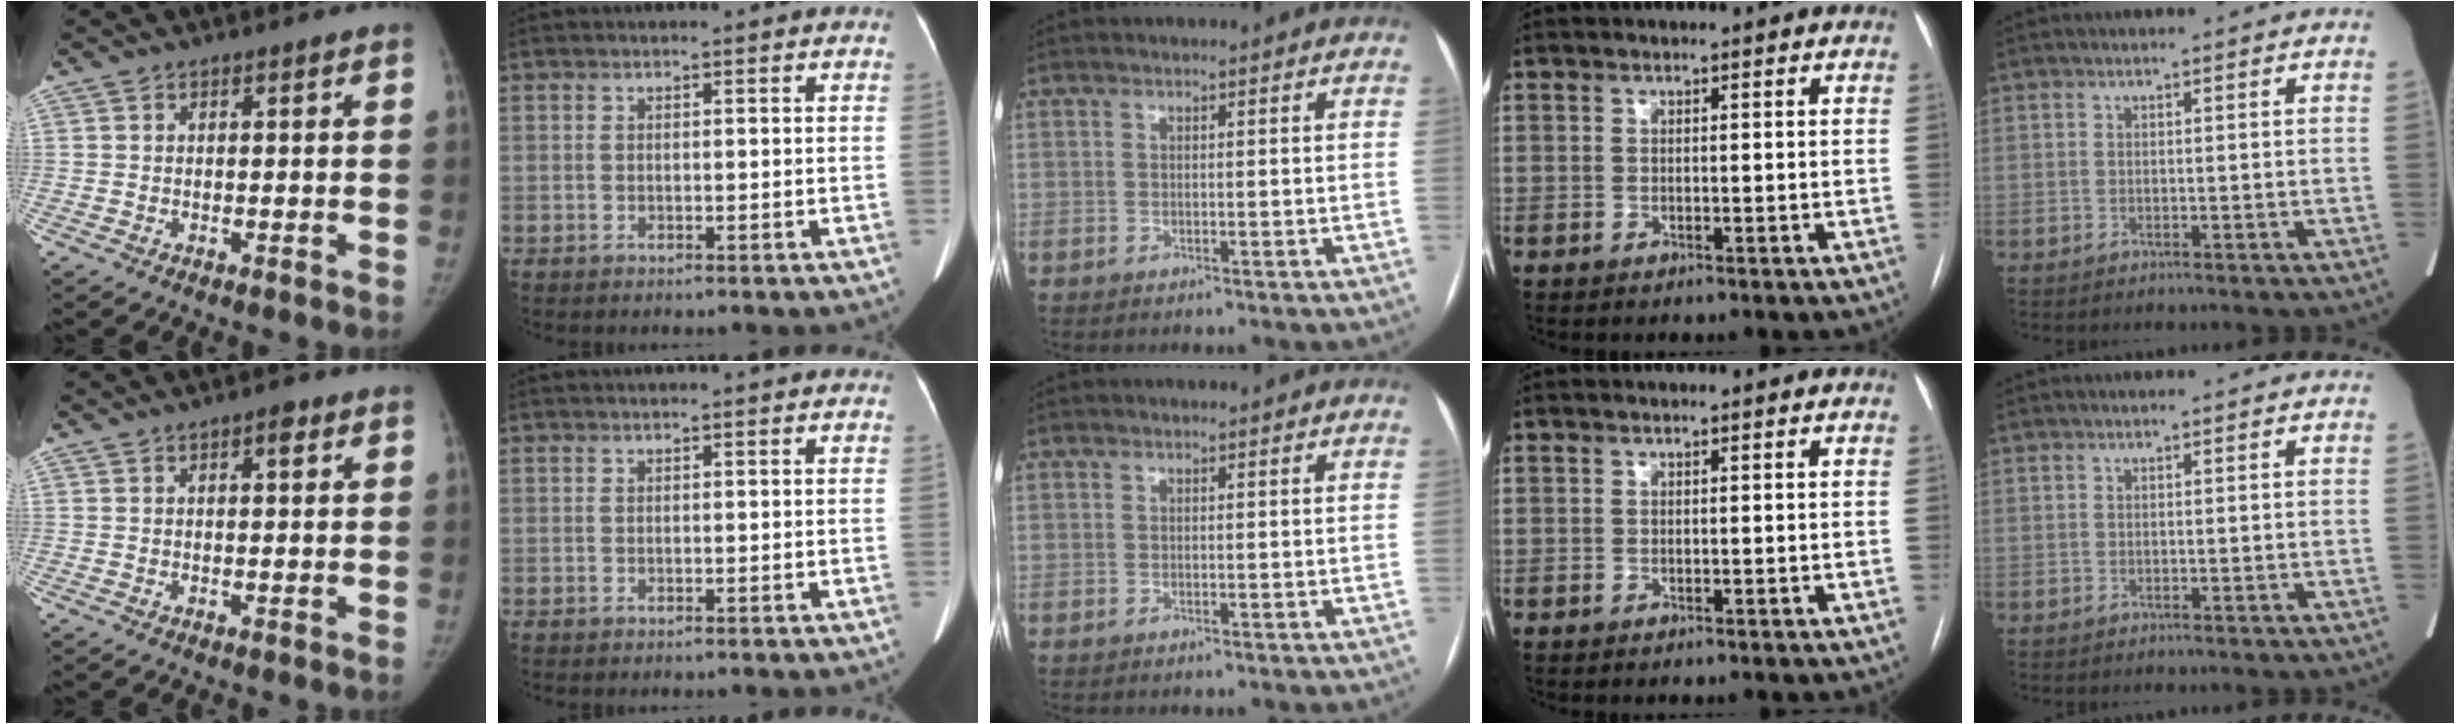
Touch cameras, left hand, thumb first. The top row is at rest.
{"thumb": {"total": 2.3, "force": [1.1, 0.9, 1.7], "torque": [-0.017, -0.001, 0.013]}}